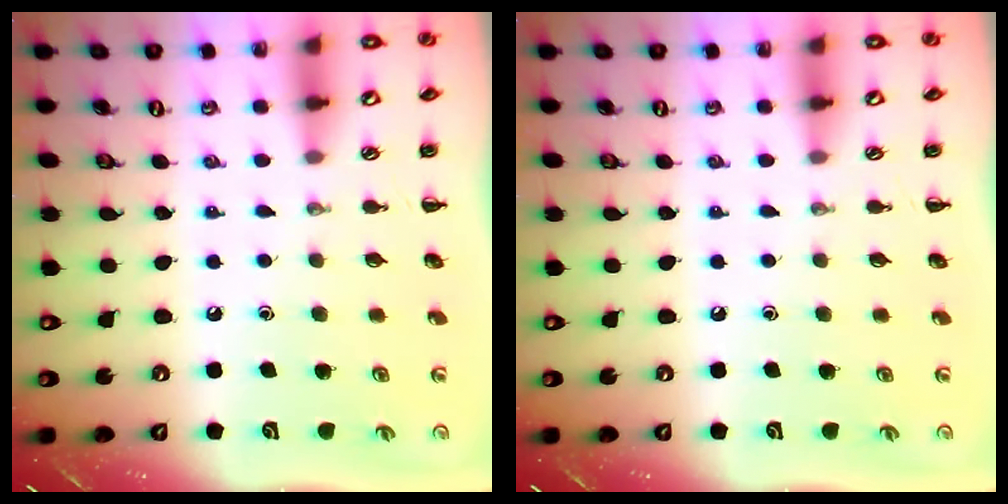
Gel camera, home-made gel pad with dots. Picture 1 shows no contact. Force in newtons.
{"total": 0.0}